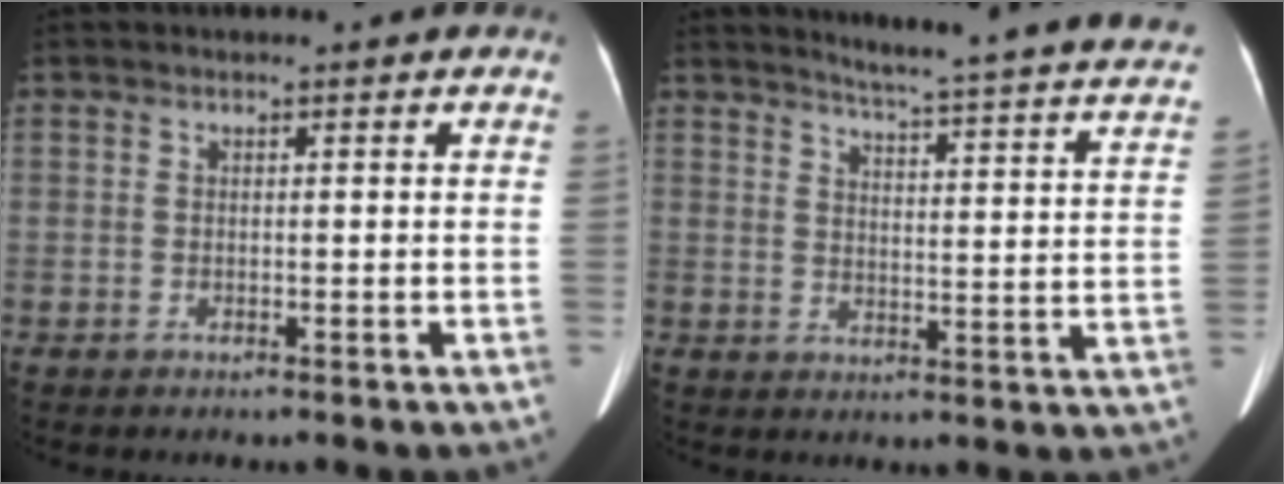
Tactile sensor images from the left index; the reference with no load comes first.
{"total": 23.8, "force": [22.1, -0.2, 8.7], "torque": [-0.119, -0.095, 0.250]}